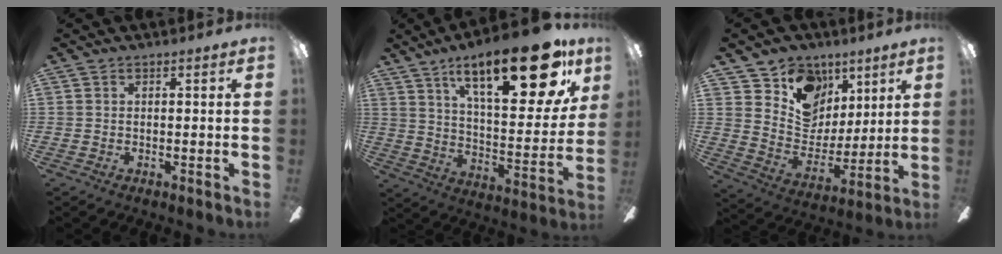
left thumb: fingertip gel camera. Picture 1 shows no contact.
{"total": 27.2, "force": [15.6, 10.1, 19.9], "torque": [-0.291, -0.084, 0.254]}
{"total": 13.9, "force": [7.9, 10.8, 4.0], "torque": [-0.068, -0.057, 0.154]}